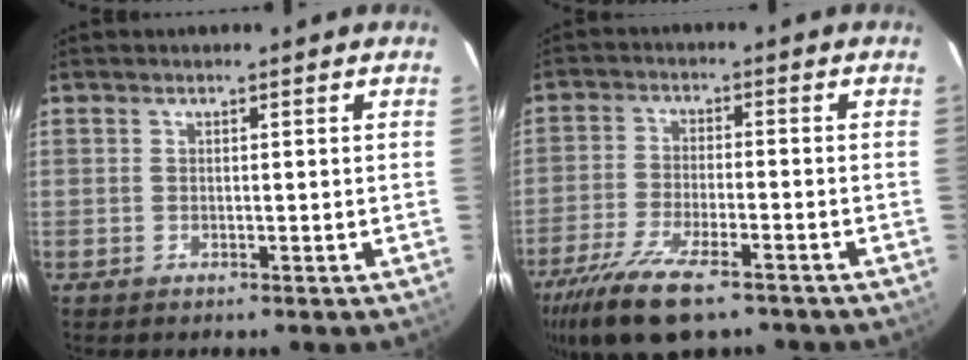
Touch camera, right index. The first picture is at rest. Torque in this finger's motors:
{"motor_torque": [1.35, -0.78, 0.59, 0.15]}